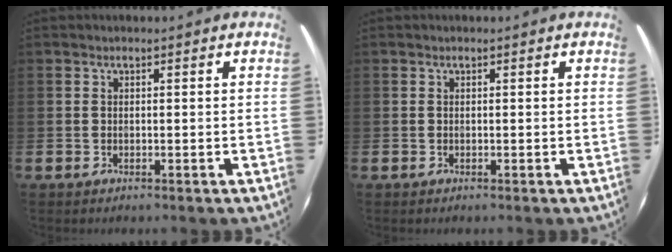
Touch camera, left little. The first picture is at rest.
{"total": 0.0}